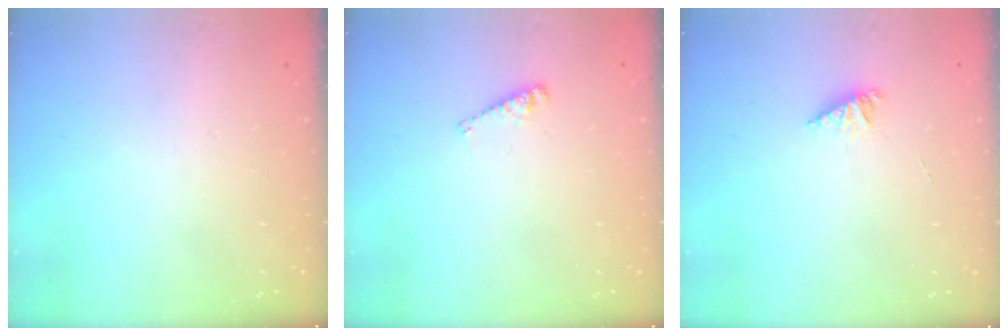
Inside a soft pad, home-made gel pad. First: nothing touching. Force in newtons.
{"total": 4.1, "press": 4.0, "slide": 0.3}
{"total": 1.7, "press": 1.6, "slide": 0.4}